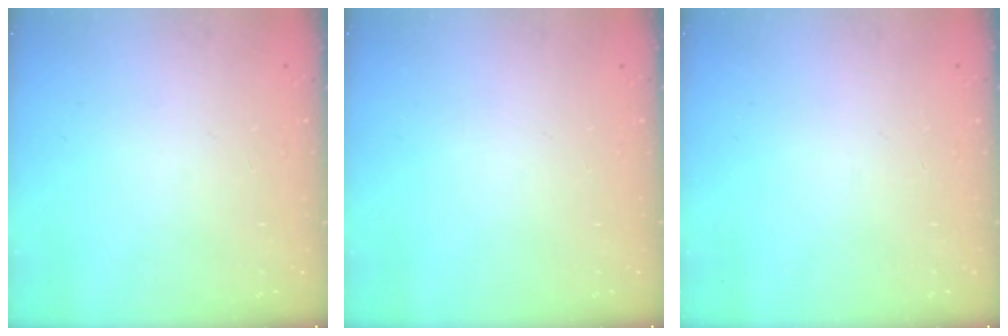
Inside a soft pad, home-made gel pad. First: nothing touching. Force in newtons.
{"total": 0.0}
{"total": 0.0}